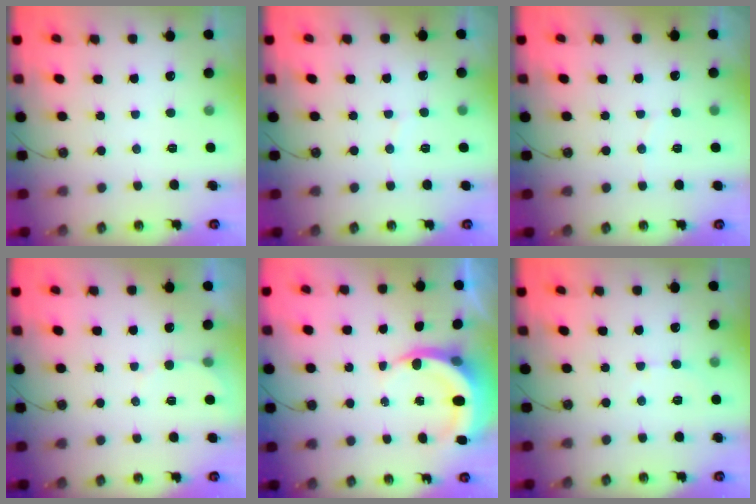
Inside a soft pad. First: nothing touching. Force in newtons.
{"total": 2.1, "press": 2.1, "slide": 0.2}
{"total": 2.0, "press": 1.8, "slide": 1.0}
{"total": 3.3, "press": 3.3, "slide": 0.3}
{"total": 6.5, "press": 6.5, "slide": 1.0}
{"total": 6.7, "press": 6.7, "slide": 0.3}